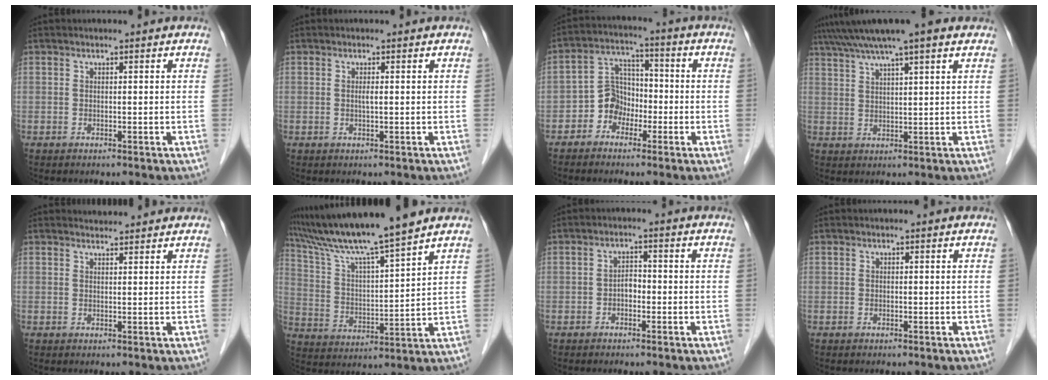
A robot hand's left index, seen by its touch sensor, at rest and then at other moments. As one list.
[{"total": 0.9, "force": [0.0, 0.0, 0.9], "torque": [-0.019, -0.001, 0.000]}, {"total": 5.9, "force": [-2.6, 4.8, 2.3], "torque": [-0.045, 0.021, -0.051]}, {"total": 10.8, "force": [8.2, 0.7, 7.0], "torque": [-0.118, 0.041, 0.121]}, {"total": 2.8, "force": [2.8, 0.5, 0.0], "torque": [-0.010, 0.015, 0.038]}, {"total": 14.4, "force": [12.5, -1.4, 7.0], "torque": [-0.134, 0.009, 0.222]}, {"total": 2.0, "force": [-0.8, 1.2, 1.5], "torque": [-0.020, 0.009, -0.014]}, {"total": 0.0}]